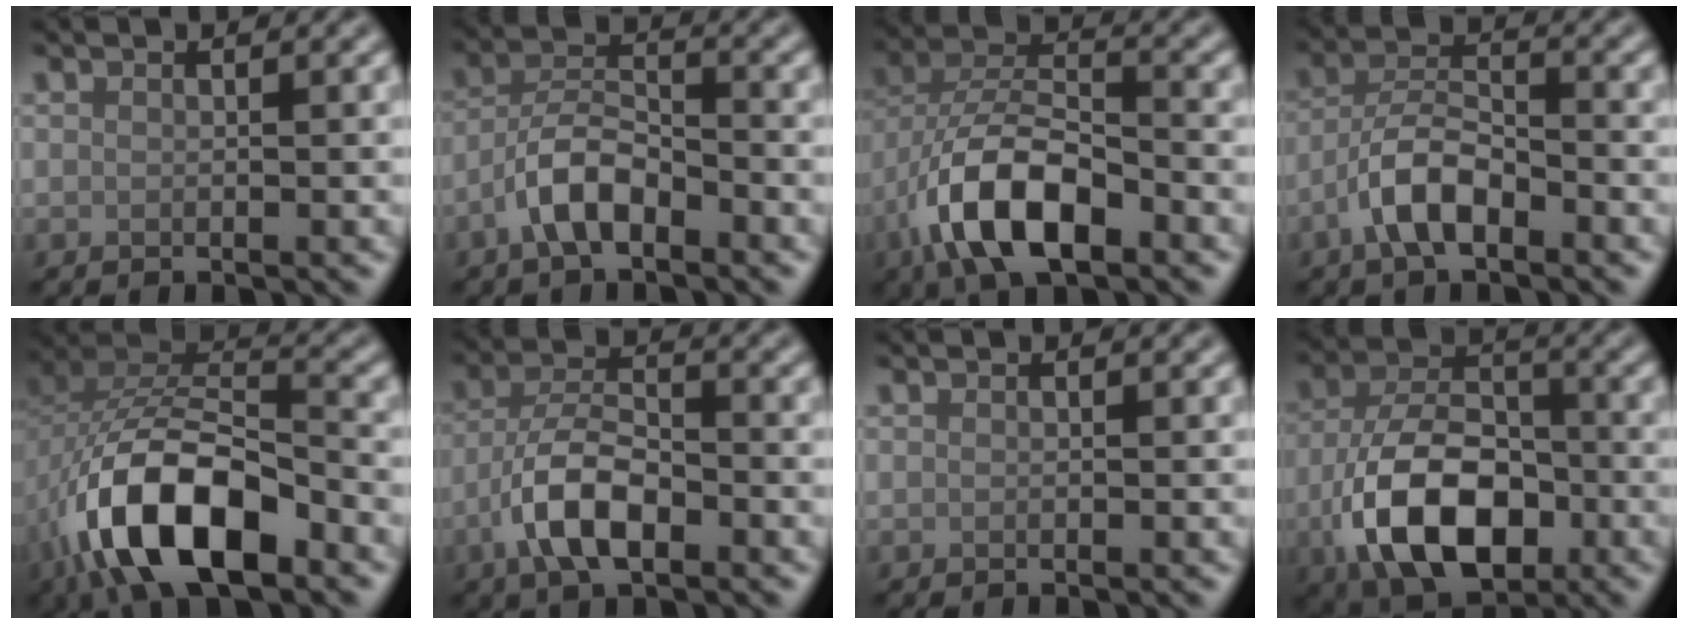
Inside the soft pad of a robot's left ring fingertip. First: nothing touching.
{"total": 4.3, "force": [-2.7, 1.7, 3.0], "torque": [-0.053, 0.015, -0.058]}
{"total": 9.1, "force": [-4.5, 4.0, 6.8], "torque": [-0.127, 0.012, -0.090]}
{"total": 4.7, "force": [-2.7, 1.8, 3.4], "torque": [-0.061, 0.014, -0.058]}
{"total": 12.3, "force": [-5.7, 6.1, 9.1], "torque": [-0.182, -0.003, -0.103]}
{"total": 5.8, "force": [-2.7, 2.4, 4.5], "torque": [-0.085, 0.008, -0.058]}
{"total": 0.0}
{"total": 10.7, "force": [-4.0, 6.1, 7.7], "torque": [-0.159, -0.007, -0.078]}